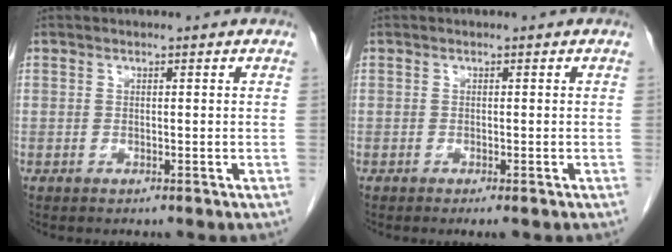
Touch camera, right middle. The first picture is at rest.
{"total": 1.2, "force": [-0.8, 0.0, 0.9], "torque": [-0.014, -0.006, -0.012]}